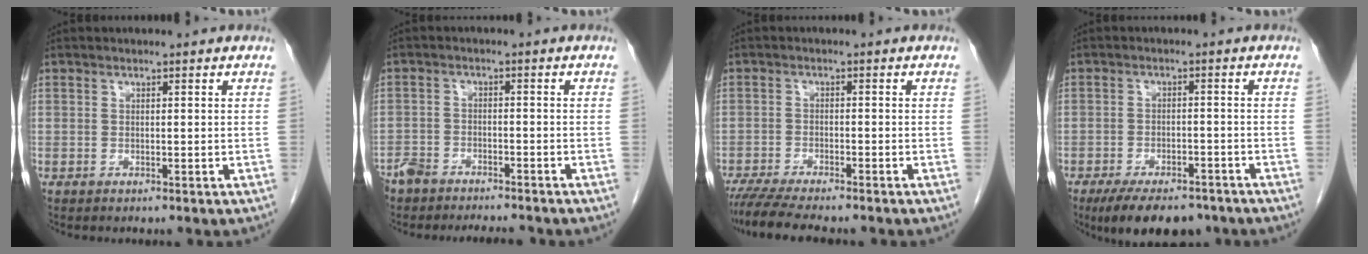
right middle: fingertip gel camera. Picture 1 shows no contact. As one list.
[{"total": 7.8, "force": [-7.0, 2.3, 2.5], "torque": [-0.040, -0.002, -0.108]}, {"total": 9.6, "force": [-8.3, 0.9, 4.7], "torque": [-0.069, -0.017, -0.131]}, {"total": 11.1, "force": [-8.6, 4.3, 5.6], "torque": [-0.080, -0.005, -0.127]}]